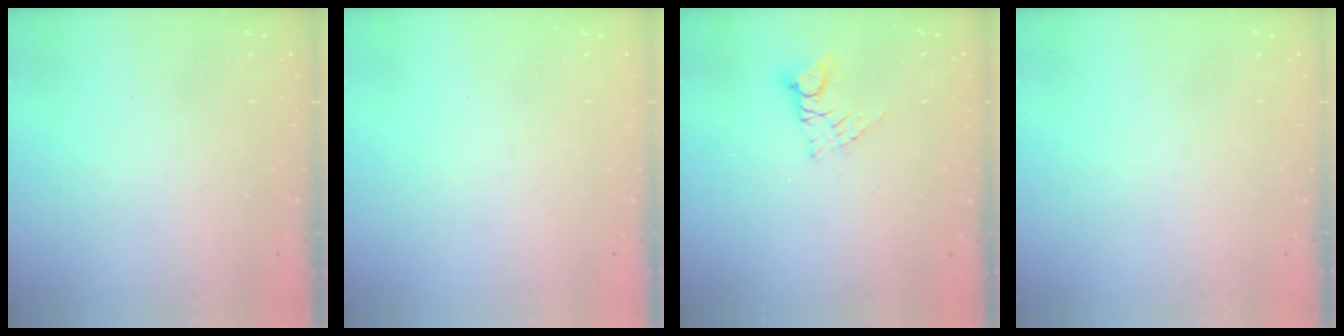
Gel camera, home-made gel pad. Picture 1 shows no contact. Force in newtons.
{"total": 0.0}
{"total": 6.5, "press": 6.5, "slide": 0.6}
{"total": 0.0}